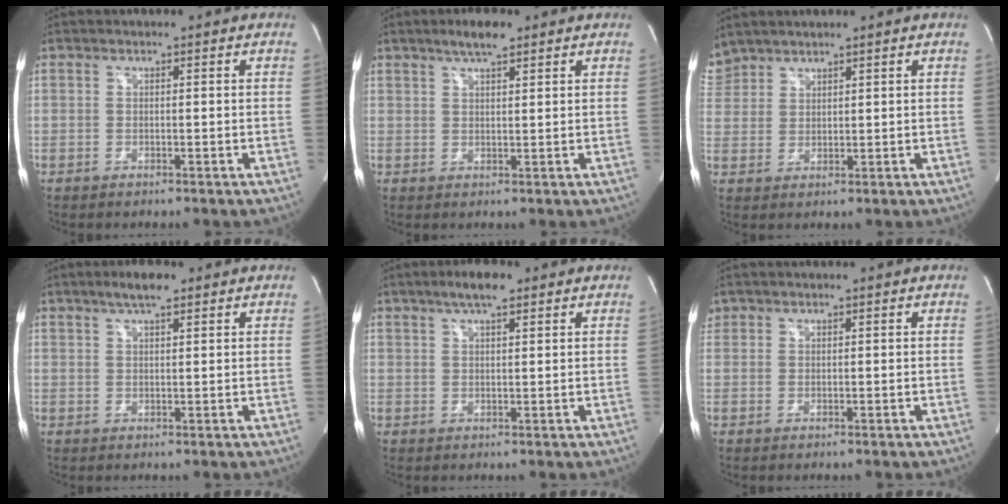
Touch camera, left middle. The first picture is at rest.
{"total": 4.2, "force": [3.0, 0.9, 2.8], "torque": [-0.052, 0.008, 0.051]}
{"total": 4.8, "force": [4.4, 1.9, 0.2], "torque": [-0.013, 0.020, 0.097]}
{"total": 4.1, "force": [2.8, 0.8, 2.9], "torque": [-0.054, 0.009, 0.048]}
{"total": 4.8, "force": [3.2, 1.0, 3.4], "torque": [-0.064, 0.011, 0.052]}
{"total": 1.2, "force": [0.8, 0.9, 0.0], "torque": [0.004, 0.015, 0.015]}